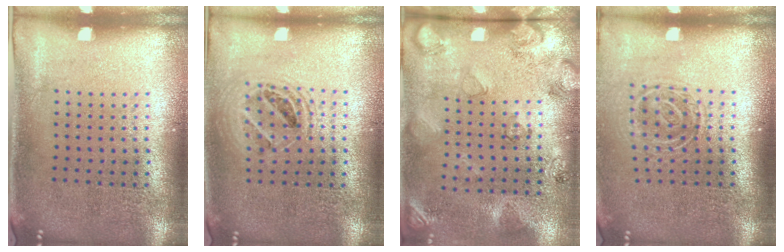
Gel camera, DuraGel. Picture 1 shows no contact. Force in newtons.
{"total": 1.5, "press": 1.3, "slide": 0.7}
{"total": 2.6, "press": 1.7, "slide": 2.0}
{"total": 1.7, "press": 1.2, "slide": 1.1}